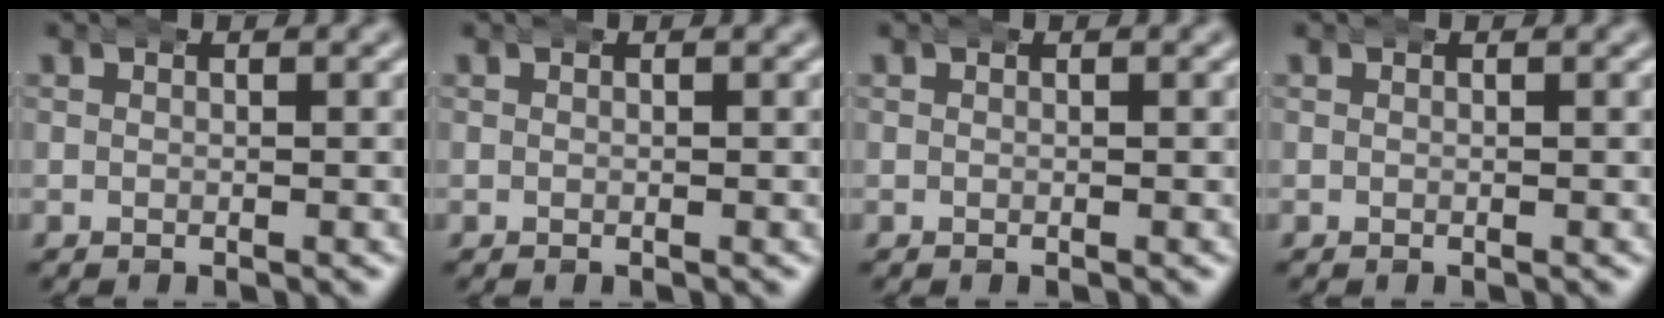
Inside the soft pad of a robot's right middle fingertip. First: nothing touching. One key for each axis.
{"total": 0.0}
{"total": 0.0}
{"total": 0.0}